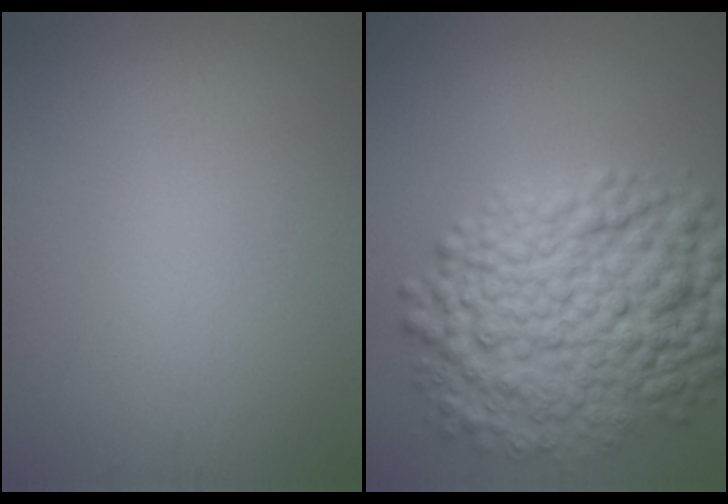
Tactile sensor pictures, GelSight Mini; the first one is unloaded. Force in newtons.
{"total": 10.1, "press": 10.1, "slide": 0.1}